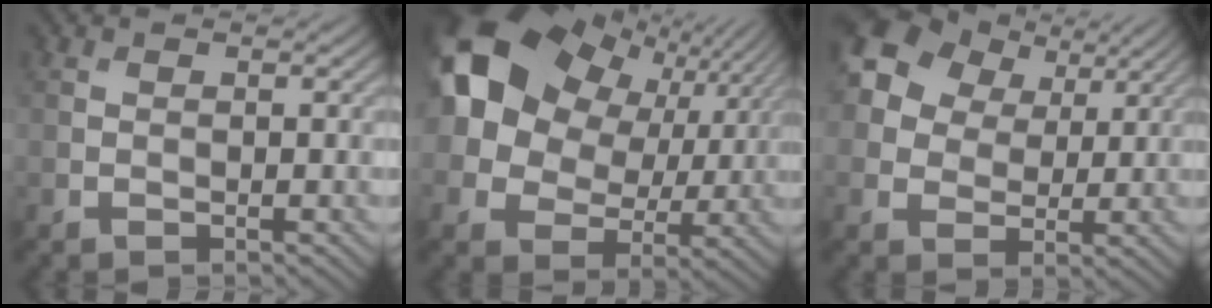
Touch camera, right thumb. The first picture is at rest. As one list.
[{"total": 18.4, "force": [6.5, 13.2, 11.0], "torque": [-0.241, 0.034, 0.111]}, {"total": 13.0, "force": [6.3, 9.3, 6.6], "torque": [-0.186, 0.056, 0.111]}]